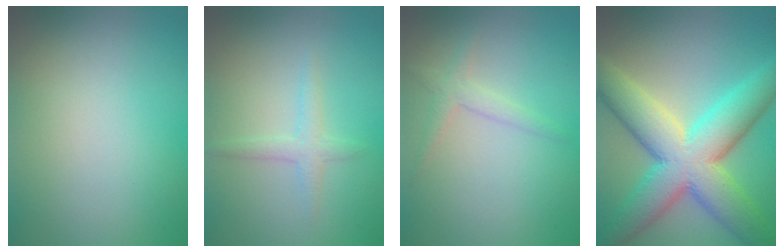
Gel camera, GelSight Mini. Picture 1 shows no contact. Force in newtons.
{"total": 1.7, "press": 1.7, "slide": 0.1}
{"total": 1.7, "press": 1.6, "slide": 0.1}
{"total": 12.0, "press": 11.9, "slide": 0.8}